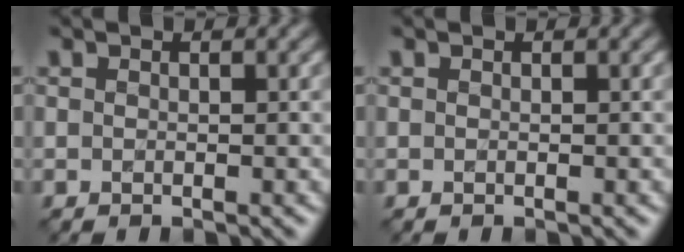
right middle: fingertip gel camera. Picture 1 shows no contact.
{"total": 0.0}